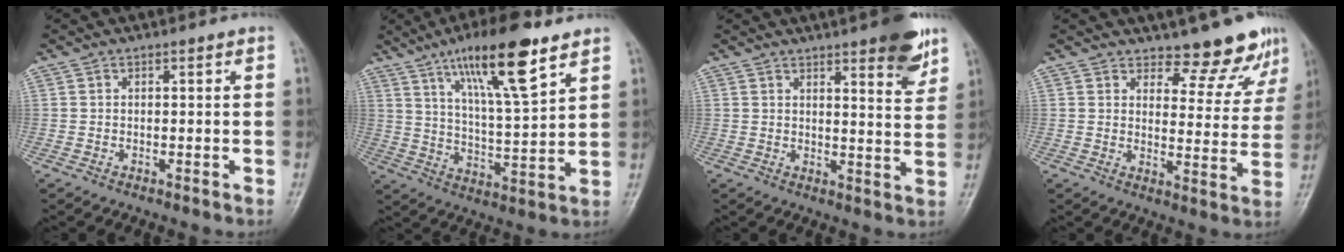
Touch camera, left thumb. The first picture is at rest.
{"total": 16.3, "force": [9.7, 3.4, 12.6], "torque": [-0.201, -0.046, 0.171]}
{"total": 9.3, "force": [6.0, 2.0, 6.8], "torque": [-0.068, -0.033, 0.075]}
{"total": 9.1, "force": [7.9, 3.3, 3.1], "torque": [-0.004, -0.066, 0.099]}